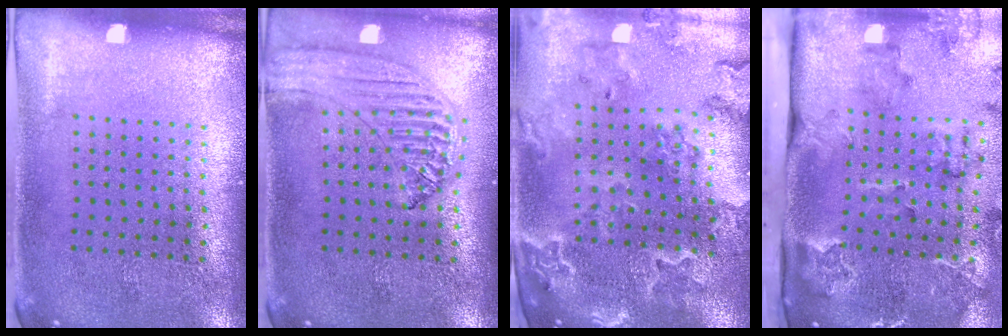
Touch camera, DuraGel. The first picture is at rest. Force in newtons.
{"total": 1.3, "press": 1.3, "slide": 0.2}
{"total": 2.2, "press": 2.1, "slide": 0.4}
{"total": 2.6, "press": 2.4, "slide": 1.1}